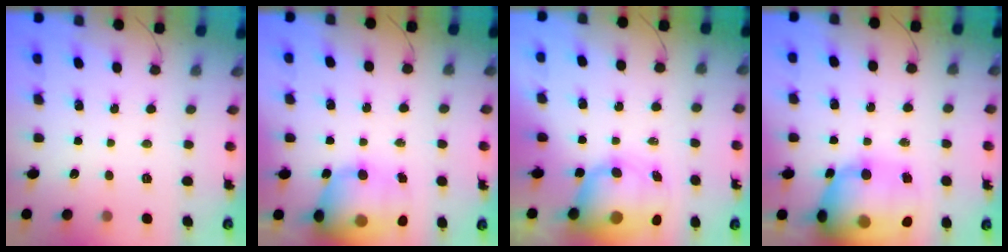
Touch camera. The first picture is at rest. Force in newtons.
{"total": 19.6, "press": 19.0, "slide": 4.5}
{"total": 13.2, "press": 12.8, "slide": 3.4}
{"total": 26.4, "press": 25.8, "slide": 5.3}